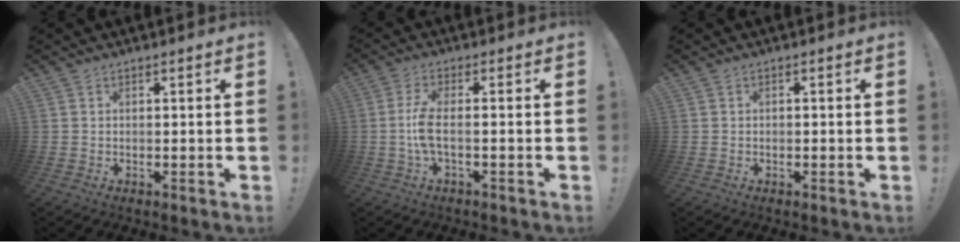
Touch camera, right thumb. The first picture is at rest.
{"total": 7.1, "force": [-1.2, 1.3, 6.8], "torque": [-0.145, -0.011, -0.023]}
{"total": 0.6, "force": [-0.6, -0.1, 0.2], "torque": [-0.007, 0.000, -0.010]}